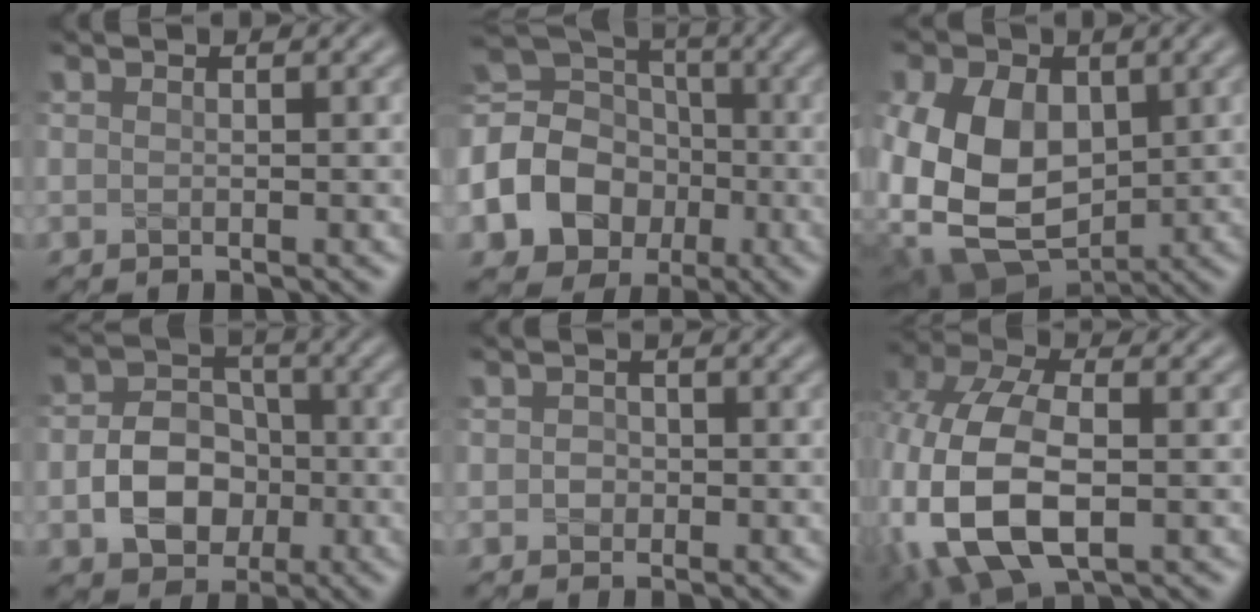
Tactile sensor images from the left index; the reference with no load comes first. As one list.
[{"total": 13.8, "force": [-3.7, 11.9, 5.8], "torque": [-0.160, -0.017, -0.083]}, {"total": 14.4, "force": [0.0, 11.5, 8.6], "torque": [-0.182, -0.003, -0.018]}, {"total": 5.7, "force": [-1.5, 4.4, 3.3], "torque": [-0.053, -0.002, -0.025]}, {"total": 1.1, "force": [-0.1, 1.0, 0.2], "torque": [0.011, -0.001, -0.008]}, {"total": 11.7, "force": [-2.2, 7.5, 8.7], "torque": [-0.213, -0.028, -0.030]}]